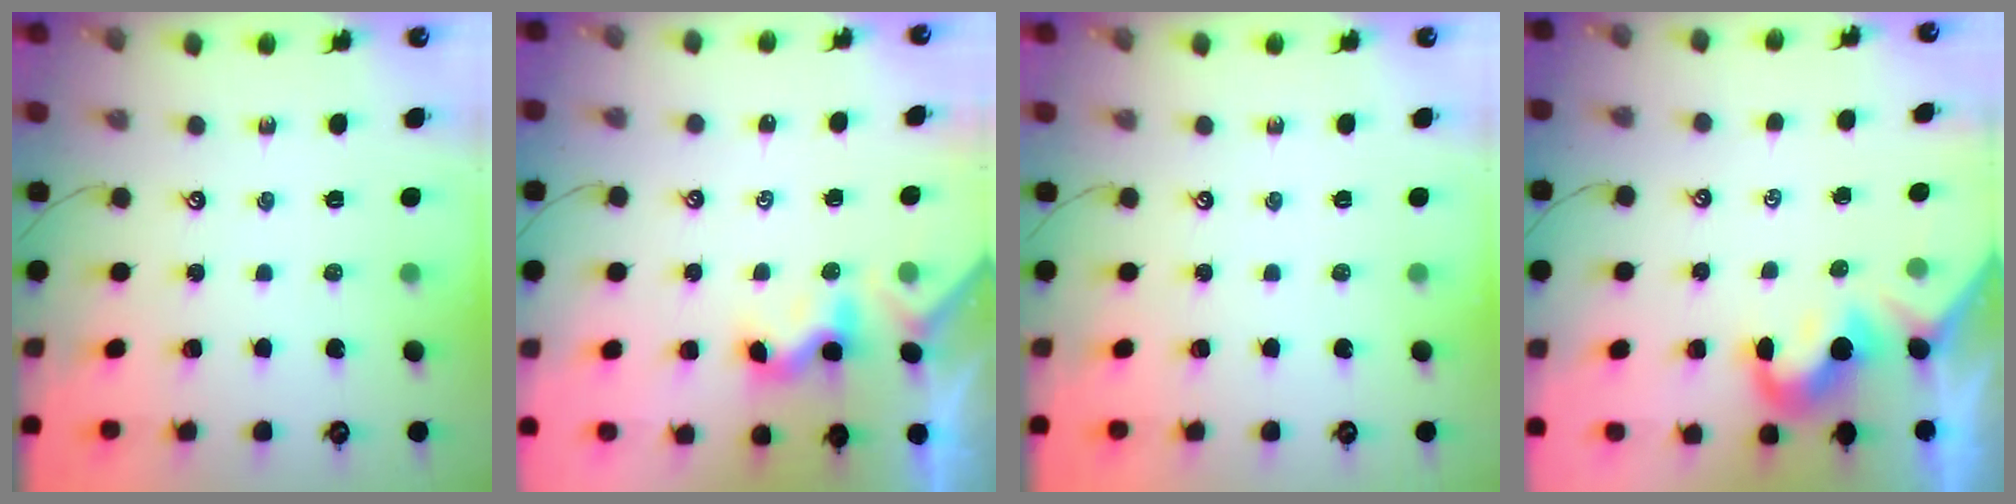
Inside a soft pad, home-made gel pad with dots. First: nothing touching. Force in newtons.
{"total": 2.1, "press": 2.1, "slide": 0.3}
{"total": 0.0}
{"total": 1.8, "press": 1.6, "slide": 0.8}